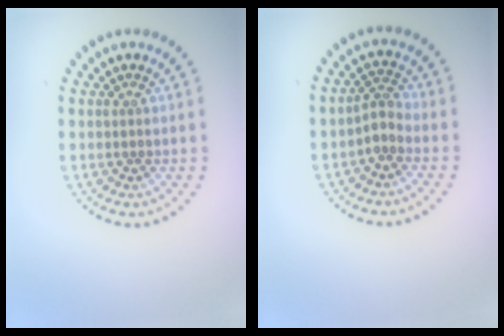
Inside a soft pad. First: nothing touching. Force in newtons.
{"total": 1.7, "press": 1.3, "slide": 1.2}